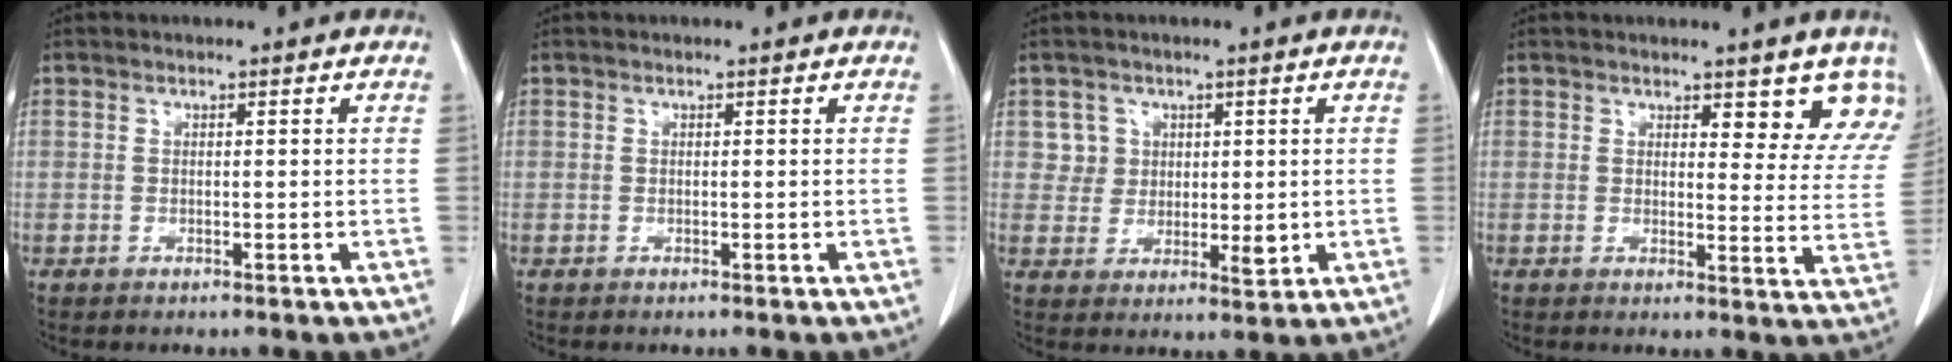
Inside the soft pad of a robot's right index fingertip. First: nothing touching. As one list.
[{"total": 0.0}, {"total": 4.7, "force": [1.7, 4.3, 0.9], "torque": [-0.006, 0.001, 0.031]}, {"total": 7.7, "force": [6.5, 2.8, 2.9], "torque": [0.001, -0.026, 0.052]}]